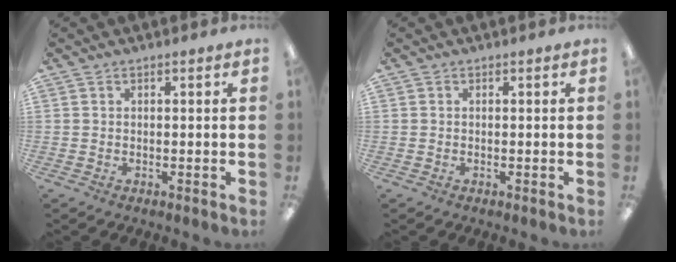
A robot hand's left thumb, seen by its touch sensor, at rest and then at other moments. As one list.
[{"total": 0.0}]